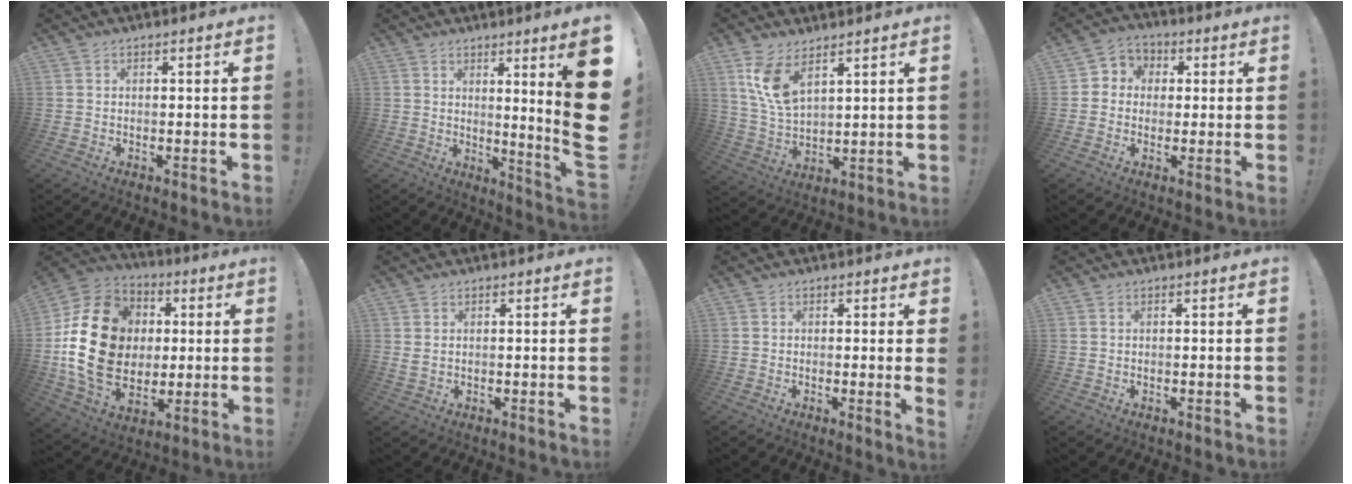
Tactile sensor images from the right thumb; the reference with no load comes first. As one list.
[{"total": 12.7, "force": [3.1, -1.9, 12.2], "torque": [-0.168, -0.053, 0.031]}, {"total": 9.9, "force": [6.2, 4.3, 6.5], "torque": [-0.121, -0.032, 0.116]}, {"total": 5.7, "force": [-0.8, 5.4, 1.5], "torque": [-0.013, 0.012, -0.012]}, {"total": 24.6, "force": [1.6, 19.2, 15.3], "torque": [-0.261, 0.011, 0.054]}, {"total": 1.5, "force": [0.8, 0.4, 1.2], "torque": [-0.017, -0.003, 0.014]}, {"total": 1.8, "force": [0.5, -0.4, 1.7], "torque": [-0.014, -0.010, 0.003]}, {"total": 0.0}]